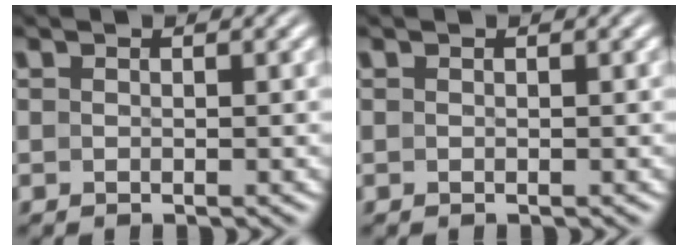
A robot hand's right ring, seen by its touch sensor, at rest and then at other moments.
{"total": 0.0}